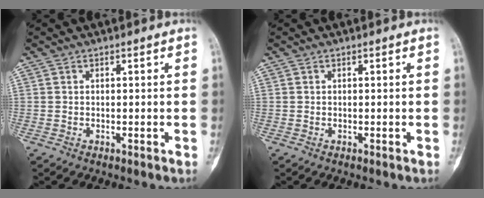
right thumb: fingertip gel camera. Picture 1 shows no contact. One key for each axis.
{"total": 0.0}